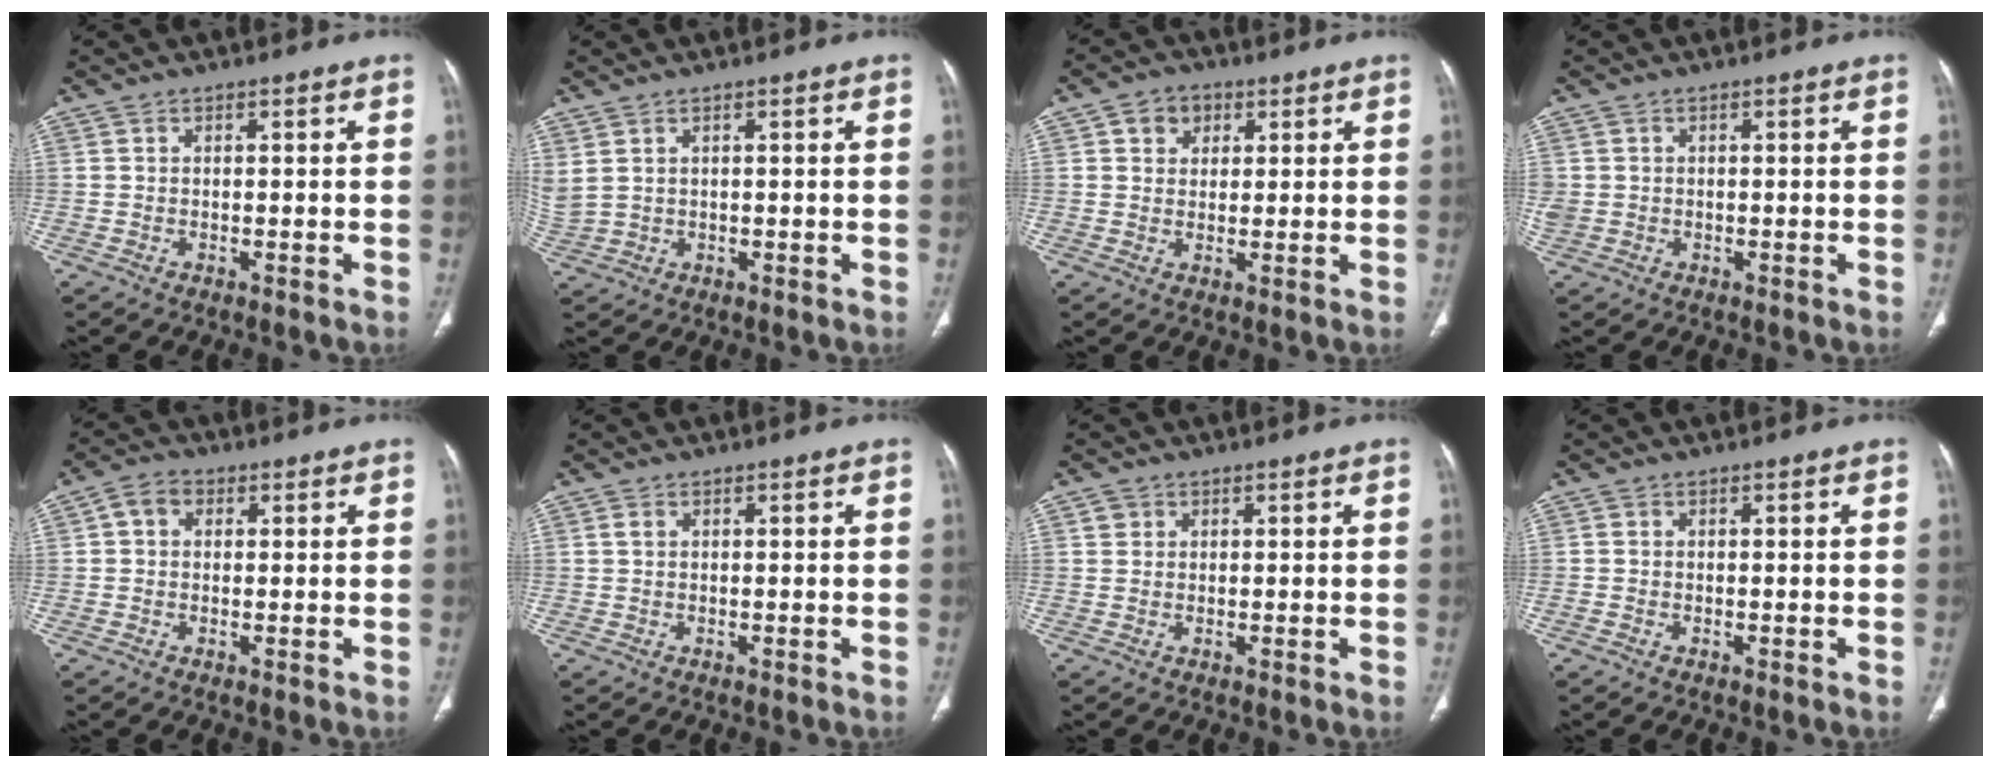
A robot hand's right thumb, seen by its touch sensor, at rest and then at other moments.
{"total": 4.2, "force": [1.7, 2.6, 2.9], "torque": [-0.080, 0.005, 0.047]}
{"total": 4.8, "force": [1.9, 3.9, 2.0], "torque": [-0.007, -0.004, 0.028]}
{"total": 2.7, "force": [0.0, 2.4, 1.3], "torque": [-0.040, 0.009, 0.009]}
{"total": 3.8, "force": [0.8, 3.0, 2.1], "torque": [-0.026, 0.011, 0.010]}
{"total": 0.7, "force": [0.2, 0.4, 0.4], "torque": [-0.007, 0.003, 0.005]}
{"total": 1.4, "force": [0.6, 1.3, 0.2], "torque": [0.008, -0.001, 0.006]}
{"total": 0.0}